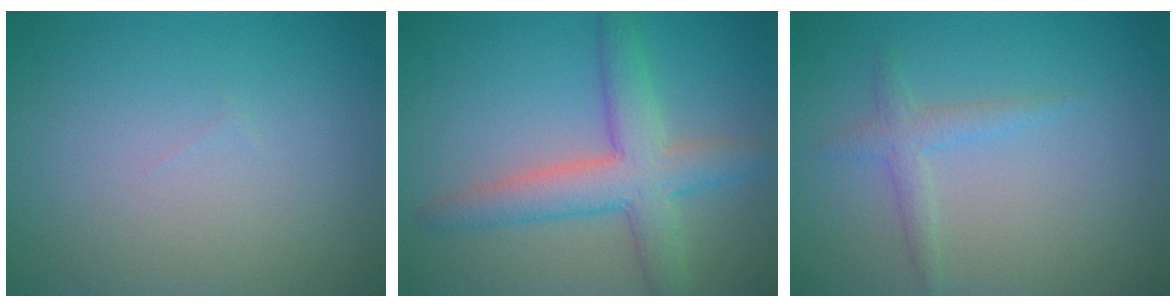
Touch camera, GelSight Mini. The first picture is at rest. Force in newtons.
{"total": 5.5, "press": 5.5, "slide": 0.3}
{"total": 1.7, "press": 1.7, "slide": 0.0}